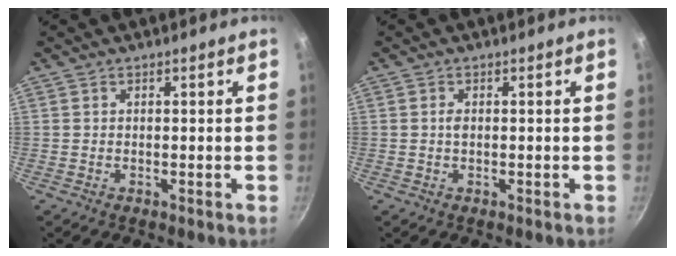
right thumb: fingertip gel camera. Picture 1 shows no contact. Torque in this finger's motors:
{"motor_torque": [0.10, 0.35, 0.32, 0.31, -0.03]}